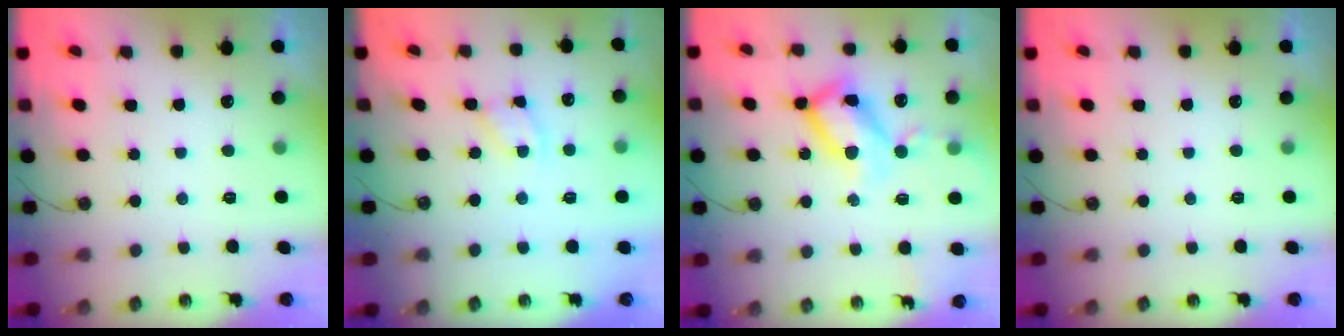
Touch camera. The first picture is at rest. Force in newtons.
{"total": 3.6, "press": 3.6, "slide": 0.1}
{"total": 18.6, "press": 18.5, "slide": 1.5}
{"total": 0.0}